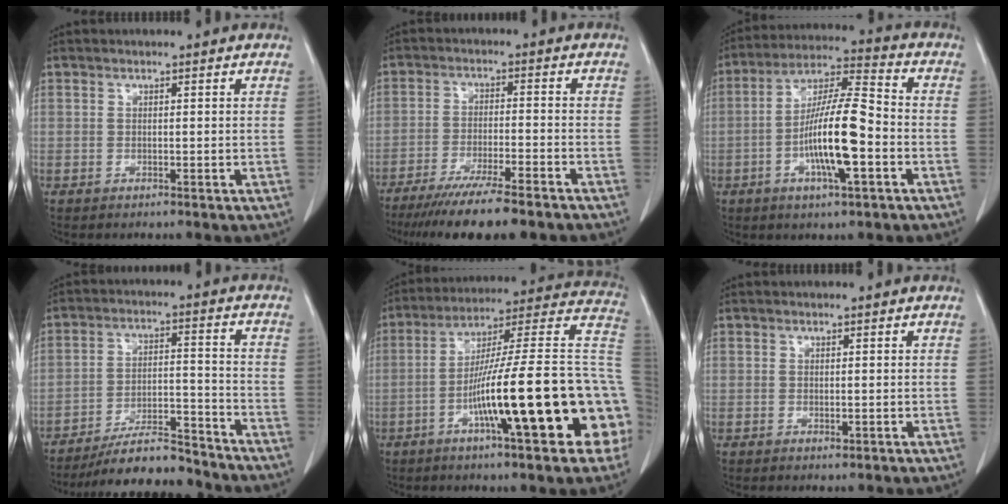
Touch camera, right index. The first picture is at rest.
{"total": 13.1, "force": [-10.7, 0.8, 7.4], "torque": [-0.116, -0.032, -0.169]}
{"total": 13.3, "force": [-3.5, 1.8, 12.7], "torque": [-0.235, 0.005, -0.066]}
{"total": 12.6, "force": [-11.6, 1.7, 4.7], "torque": [-0.073, 0.011, -0.193]}
{"total": 26.0, "force": [-6.9, 2.3, 24.9], "torque": [-0.281, 0.019, -0.108]}
{"total": 0.7, "force": [-0.1, 0.4, 0.5], "torque": [-0.005, 0.000, 0.003]}